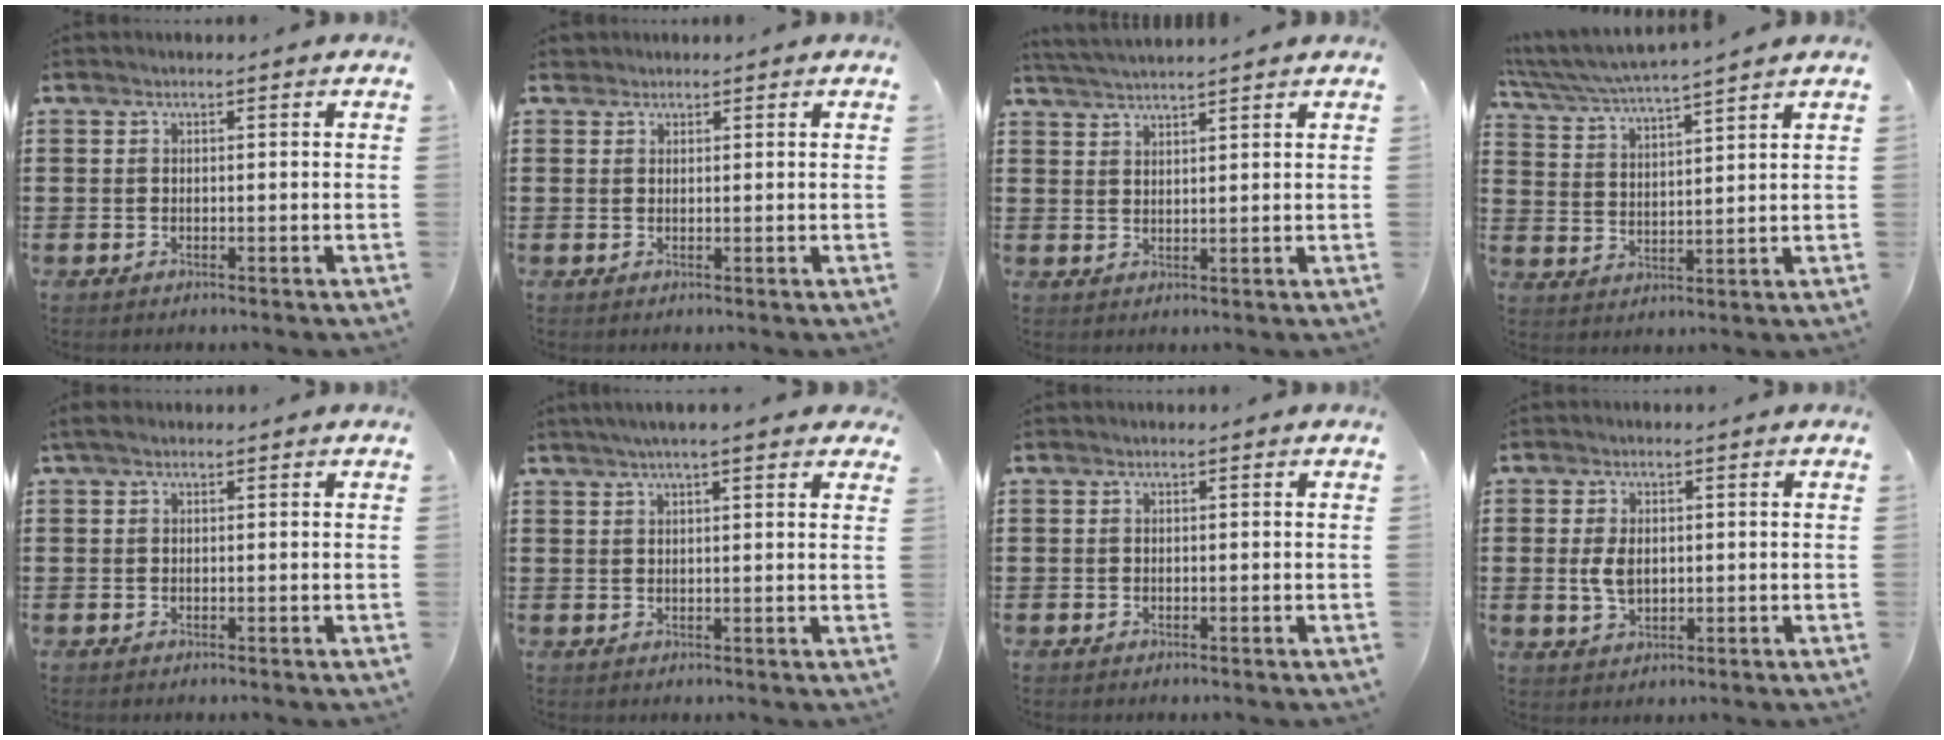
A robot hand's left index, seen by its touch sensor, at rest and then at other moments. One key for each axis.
{"total": 1.3, "fx": 1.1, "fy": 0.7, "fz": 0.1, "tx": -0.006, "ty": 0.005, "tz": 0.021}
{"total": 2.8, "fx": 2.7, "fy": -0.6, "fz": 0.3, "tx": -0.014, "ty": -0.008, "tz": 0.051}
{"total": 4.3, "fx": 4.1, "fy": -0.3, "fz": 1.3, "tx": -0.045, "ty": -0.028, "tz": 0.067}
{"total": 0.9, "fx": 0.2, "fy": 0.5, "fz": 0.7, "tx": -0.014, "ty": 0.004, "tz": 0.003}
{"total": 3.6, "fx": 2.9, "fy": 0.2, "fz": 2.1, "tx": -0.049, "ty": 0.005, "tz": 0.051}
{"total": 0.0}
{"total": 4.1, "fx": 0.3, "fy": 2.5, "fz": 3.3, "tx": -0.081, "ty": 0.002, "tz": 0.001}